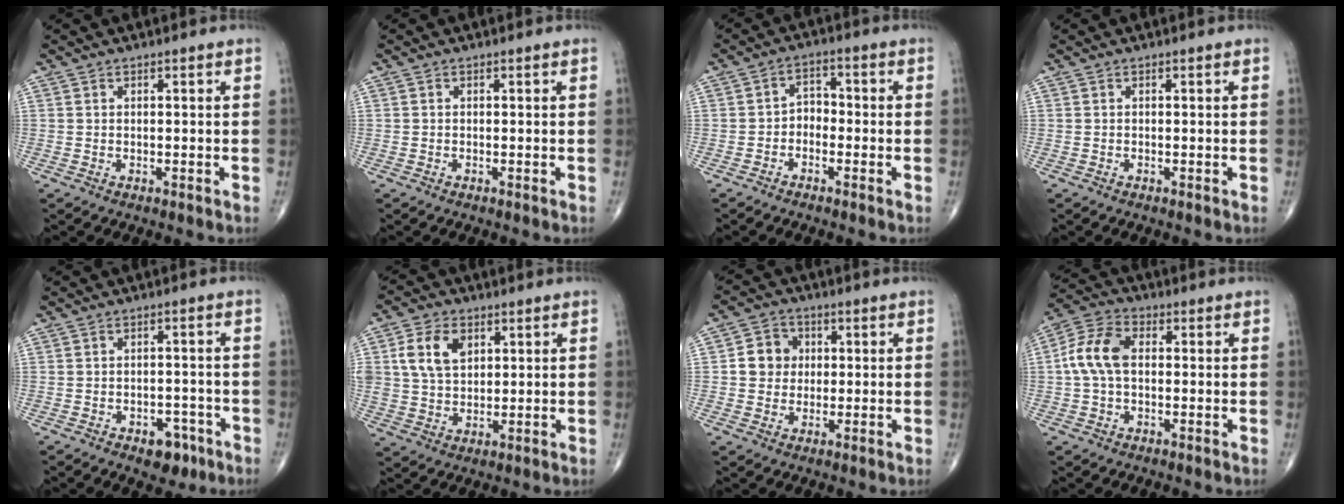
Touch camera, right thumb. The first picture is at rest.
{"total": 0.0}
{"total": 3.7, "force": [-1.3, 2.7, 2.1], "torque": [-0.014, 0.023, -0.034]}
{"total": 0.0}
{"total": 5.3, "force": [-2.9, 3.3, 2.9], "torque": [-0.016, 0.021, -0.035]}
{"total": 9.2, "force": [3.1, 6.4, 5.9], "torque": [-0.099, -0.005, 0.061]}
{"total": 6.5, "force": [0.7, 5.9, 2.6], "torque": [-0.015, 0.006, 0.004]}
{"total": 8.9, "force": [0.5, 5.6, 6.8], "torque": [-0.144, 0.028, 0.002]}